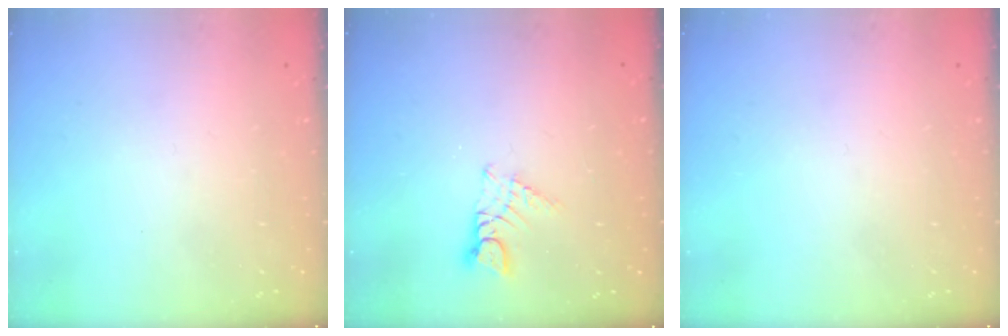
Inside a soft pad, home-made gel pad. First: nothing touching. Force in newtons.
{"total": 3.2, "press": 3.2, "slide": 0.1}
{"total": 0.0}